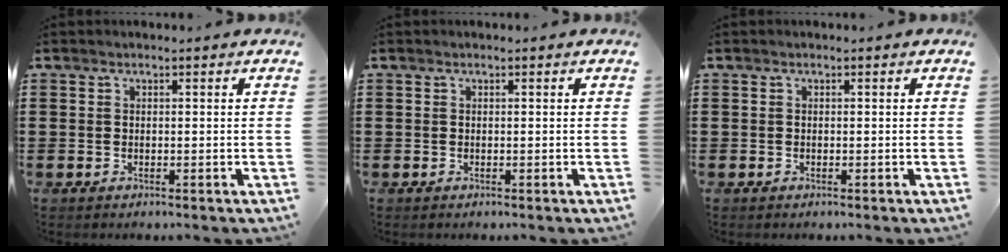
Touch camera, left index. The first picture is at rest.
{"total": 0.0}
{"total": 0.0}